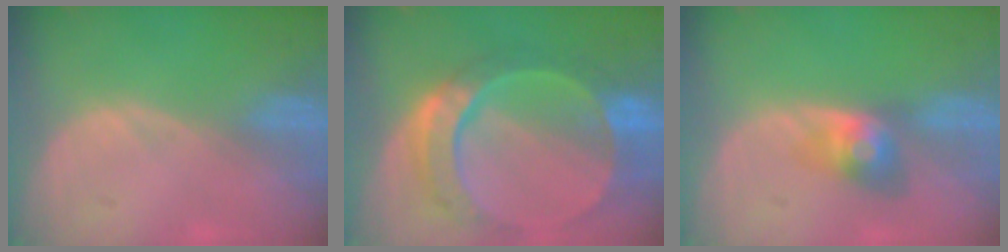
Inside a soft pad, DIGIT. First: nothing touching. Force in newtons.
{"total": 10.7, "press": 9.0, "slide": 5.7}
{"total": 4.0, "press": 4.0, "slide": 0.3}